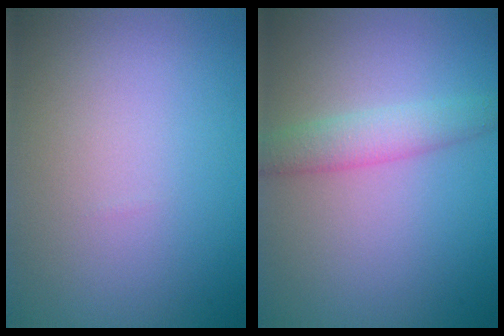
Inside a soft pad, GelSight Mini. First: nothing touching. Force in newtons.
{"total": 2.8, "press": 2.8, "slide": 0.1}